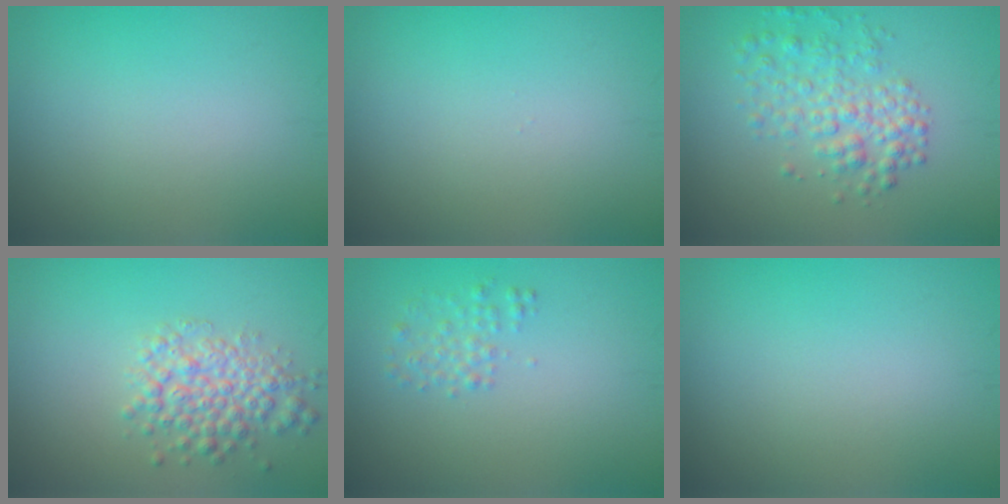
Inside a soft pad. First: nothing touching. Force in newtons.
{"total": 0.0}
{"total": 3.7, "press": 3.7, "slide": 0.1}
{"total": 4.0, "press": 4.0, "slide": 0.2}
{"total": 1.5, "press": 1.5, "slide": 0.1}
{"total": 0.0}